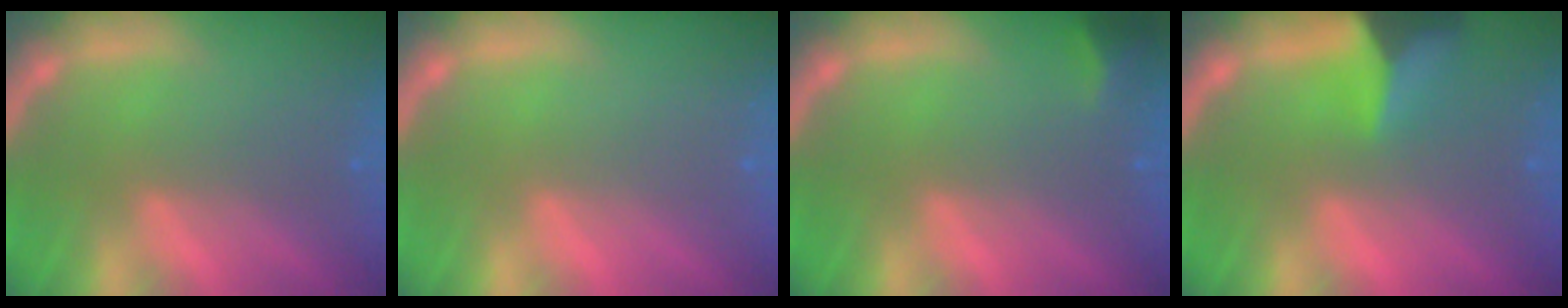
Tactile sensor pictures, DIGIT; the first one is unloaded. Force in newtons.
{"total": 0.0}
{"total": 1.9}
{"total": 6.0}